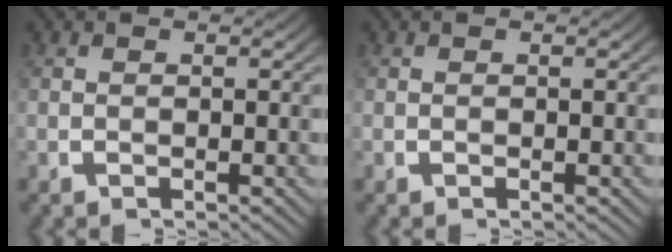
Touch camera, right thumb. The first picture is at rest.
{"total": 0.0}